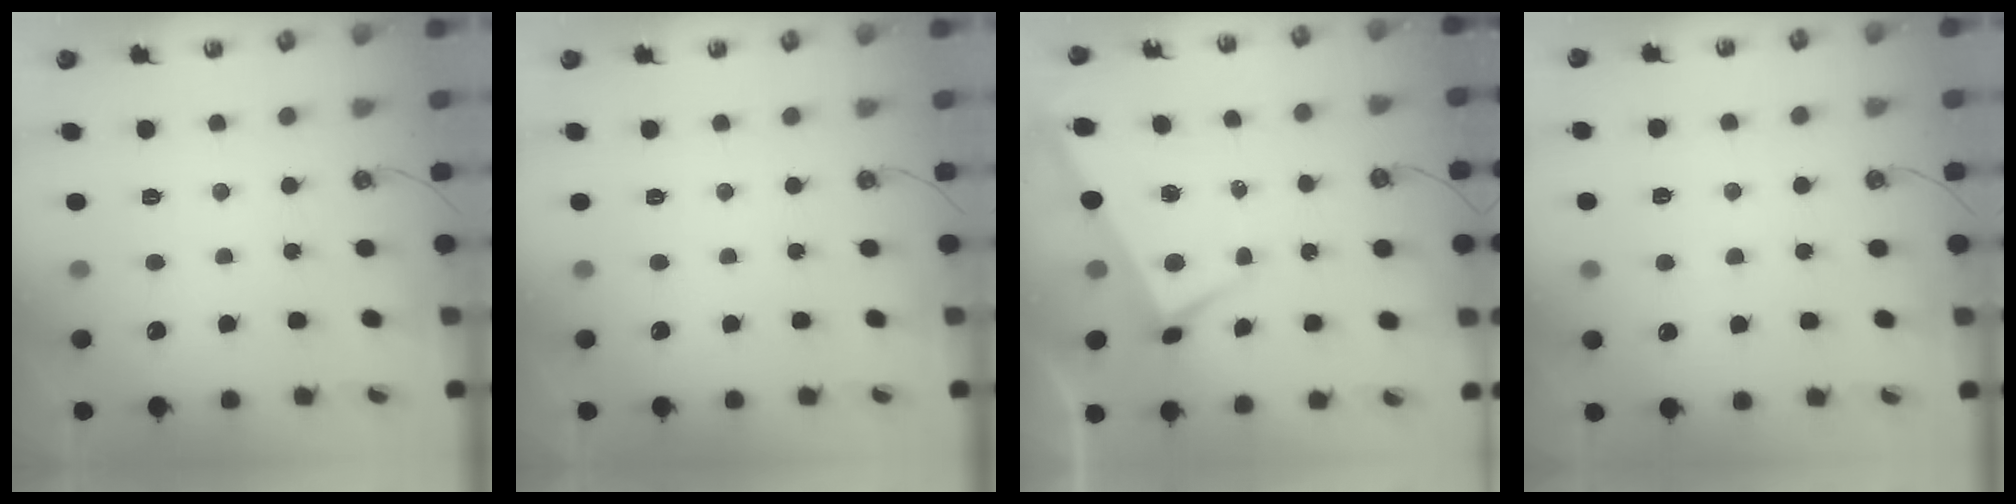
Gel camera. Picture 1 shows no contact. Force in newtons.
{"total": 0.0}
{"total": 3.0, "press": 2.9, "slide": 0.9}
{"total": 3.0, "press": 3.0, "slide": 0.5}